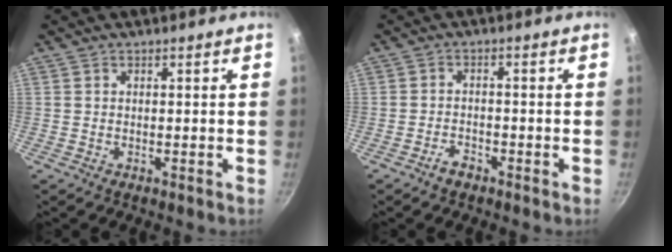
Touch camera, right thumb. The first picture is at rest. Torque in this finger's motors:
{"motor_torque": [0.30, -0.14, 0.45, -0.38, 0.00]}